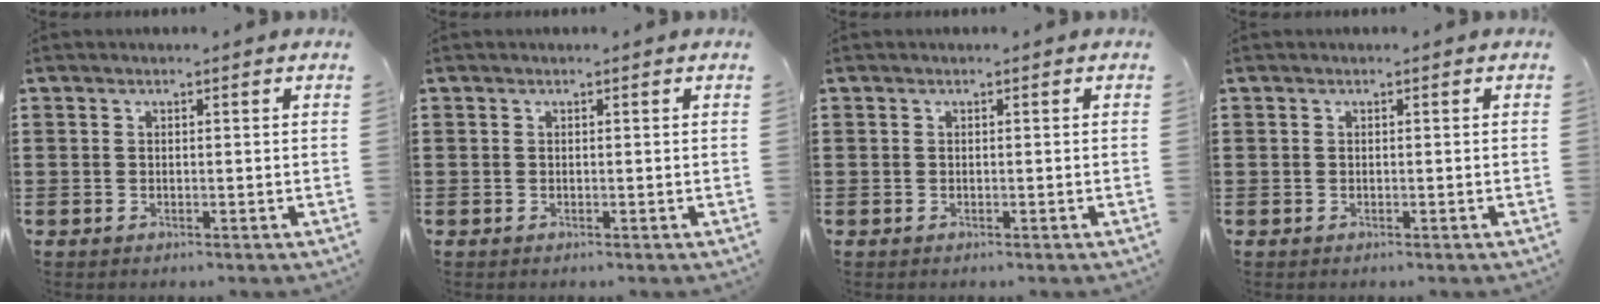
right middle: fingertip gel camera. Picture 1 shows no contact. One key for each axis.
{"total": 0.0}
{"total": 0.0}
{"total": 0.0}